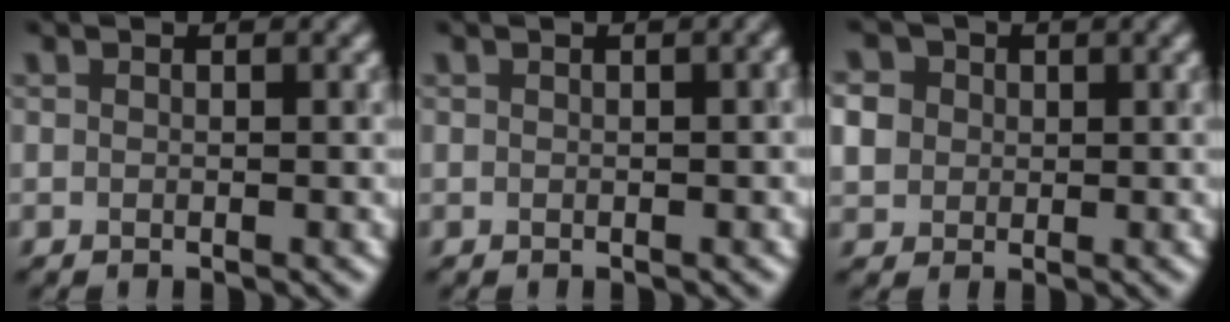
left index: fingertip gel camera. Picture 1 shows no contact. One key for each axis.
{"total": 1.0, "fx": 0.1, "fy": 0.2, "fz": 0.9, "tx": -0.009, "ty": 0.007, "tz": 0.002}
{"total": 4.3, "fx": 0.7, "fy": 3.9, "fz": 1.8, "tx": -0.055, "ty": 0.019, "tz": 0.011}